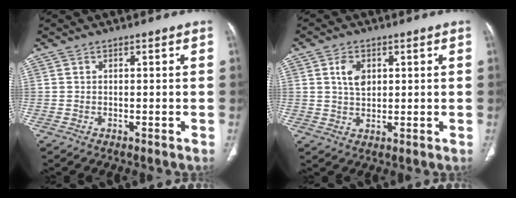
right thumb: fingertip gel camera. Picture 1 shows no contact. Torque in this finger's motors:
{"motor_torque": [-0.12, 1.24, 0.30, 0.56, 0.02]}